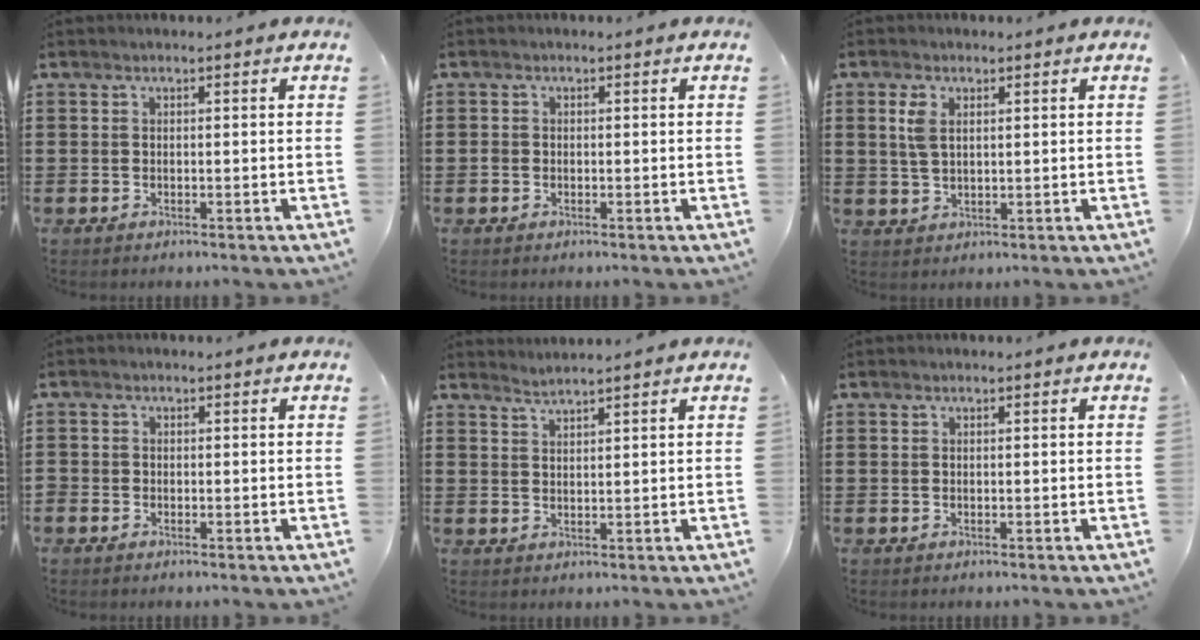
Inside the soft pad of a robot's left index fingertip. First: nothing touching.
{"total": 0.8, "force": [-0.2, 0.7, 0.3], "torque": [-0.016, -0.001, -0.008]}
{"total": 3.5, "force": [1.2, 1.9, 2.7], "torque": [-0.061, 0.010, 0.020]}
{"total": 0.7, "force": [-0.6, 0.4, 0.2], "torque": [-0.005, 0.001, -0.012]}
{"total": 1.7, "force": [1.6, -0.3, -0.1], "torque": [-0.002, 0.002, 0.032]}
{"total": 0.0}